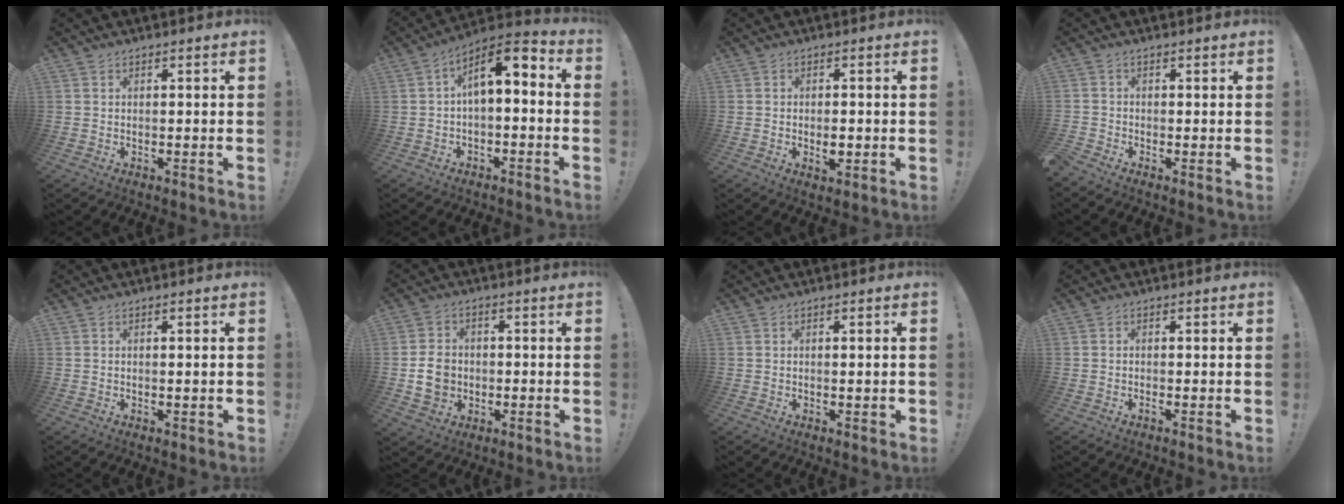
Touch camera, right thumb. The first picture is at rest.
{"total": 8.0, "force": [1.4, 3.4, 7.1], "torque": [-0.109, -0.006, 0.026]}
{"total": 2.8, "force": [-0.7, 1.7, 2.1], "torque": [-0.022, 0.002, -0.011]}
{"total": 1.1, "force": [-0.7, 0.8, 0.2], "torque": [-0.008, 0.007, -0.011]}
{"total": 0.9, "force": [-0.1, 0.0, 0.9], "torque": [-0.013, -0.003, -0.002]}
{"total": 8.1, "force": [-1.2, 7.1, 3.8], "torque": [-0.070, 0.015, -0.017]}
{"total": 1.7, "force": [-0.2, 0.3, 1.7], "torque": [-0.024, 0.000, -0.004]}
{"total": 0.9, "force": [-0.6, -0.2, 0.6], "torque": [-0.012, -0.001, -0.012]}